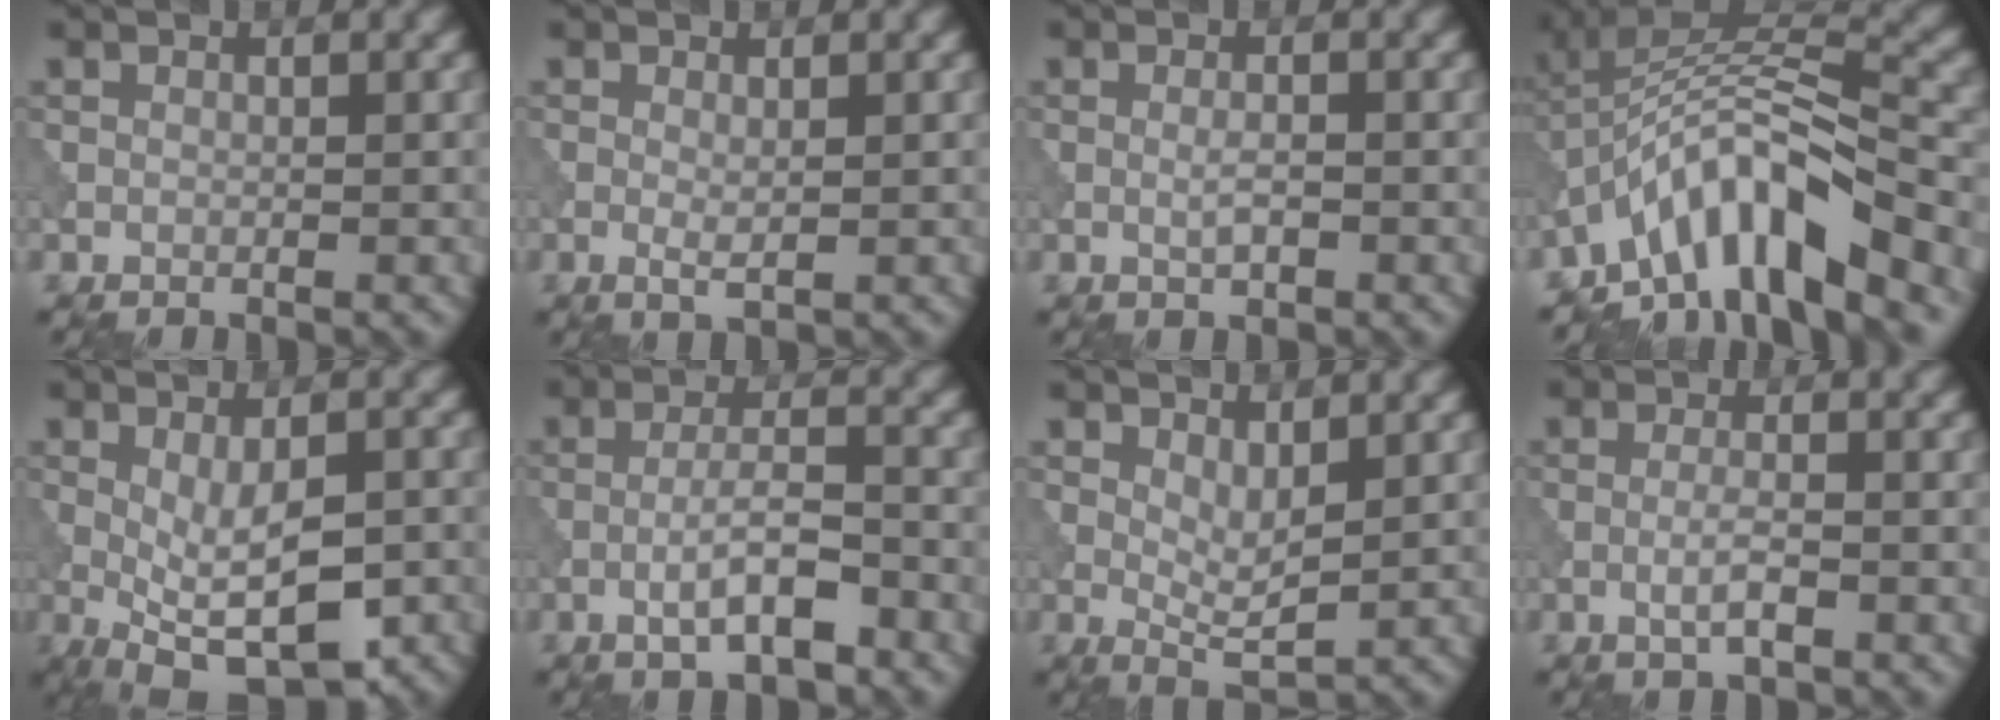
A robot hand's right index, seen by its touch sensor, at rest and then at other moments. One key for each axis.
{"total": 1.3, "fx": 0.0, "fy": 0.3, "fz": 1.2, "tx": -0.023, "ty": -0.003, "tz": -0.001}
{"total": 1.4, "fx": -0.3, "fy": 0.4, "fz": 1.3, "tx": -0.028, "ty": -0.001, "tz": -0.007}
{"total": 10.2, "fx": -6.3, "fy": 3.0, "fz": 7.4, "tx": -0.110, "ty": 0.012, "tz": -0.122}
{"total": 8.3, "fx": -2.6, "fy": 3.2, "fz": 7.2, "tx": -0.126, "ty": -0.018, "tz": -0.030}
{"total": 4.6, "fx": -1.9, "fy": 1.1, "fz": 4.0, "tx": -0.070, "ty": 0.005, "tz": -0.037}
{"total": 2.7, "fx": 1.0, "fy": 1.0, "fz": 2.4, "tx": -0.046, "ty": -0.008, "tz": 0.020}
{"total": 2.2, "fx": -0.8, "fy": 0.4, "fz": 2.0, "tx": -0.039, "ty": 0.003, "tz": -0.019}